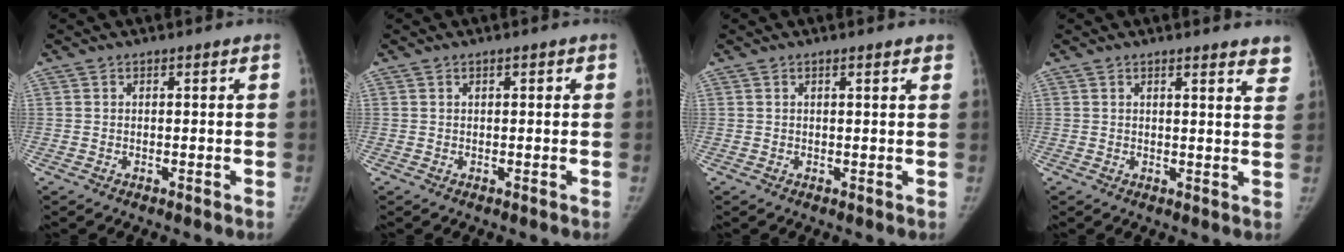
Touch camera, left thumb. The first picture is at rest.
{"total": 0.7, "force": [0.3, 0.4, 0.5], "torque": [-0.003, 0.000, 0.004]}
{"total": 2.0, "force": [1.4, 0.4, 1.4], "torque": [-0.012, -0.002, 0.016]}
{"total": 6.6, "force": [5.4, 1.3, 3.5], "torque": [-0.018, -0.023, 0.051]}